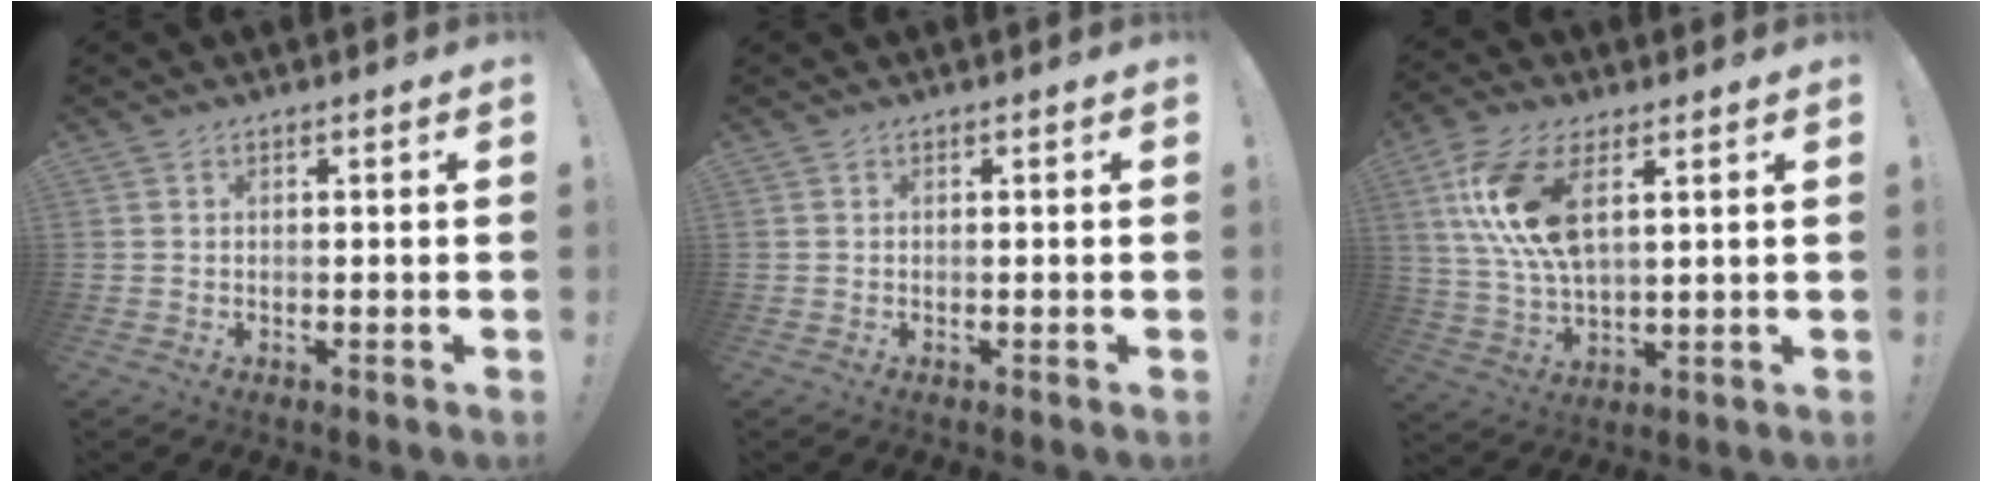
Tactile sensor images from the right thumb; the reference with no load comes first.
{"total": 0.0}
{"total": 14.7, "force": [5.5, 6.9, 11.8], "torque": [-0.255, -0.018, 0.099]}